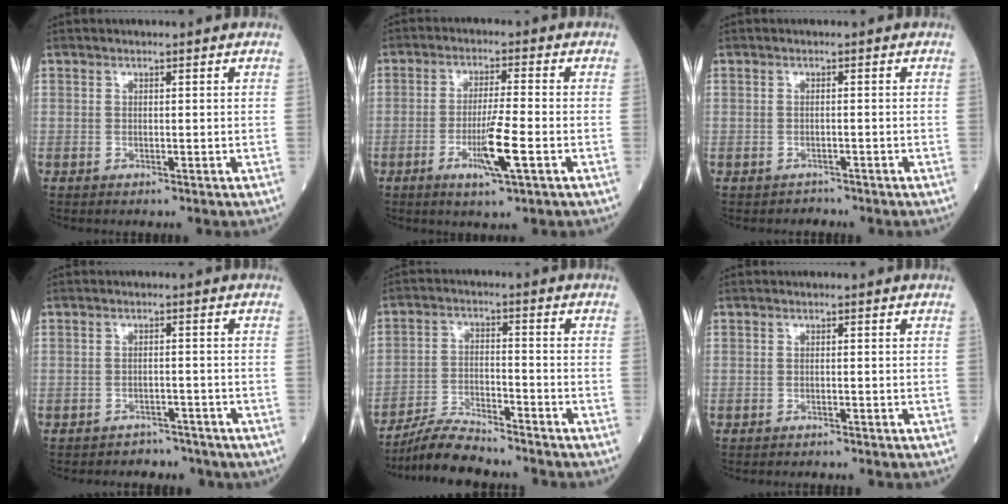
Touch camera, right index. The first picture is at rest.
{"total": 7.0, "force": [-2.6, -0.1, 6.5], "torque": [-0.122, -0.013, -0.046]}
{"total": 1.1, "force": [-1.0, 0.4, -0.4], "torque": [0.004, -0.003, -0.018]}
{"total": 5.3, "force": [-4.4, 2.8, -0.1], "torque": [0.005, 0.011, -0.053]}
{"total": 7.7, "force": [-7.4, 0.6, 2.2], "torque": [-0.045, -0.012, -0.136]}
{"total": 1.5, "force": [-1.4, 0.4, 0.4], "torque": [-0.012, -0.002, -0.017]}